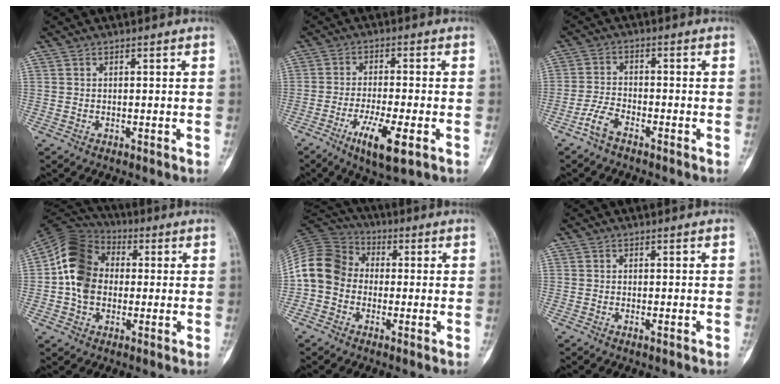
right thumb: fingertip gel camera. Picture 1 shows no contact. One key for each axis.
{"total": 9.0, "fx": -4.0, "fy": 1.9, "fz": 7.8, "tx": -0.152, "ty": -0.001, "tz": -0.066}
{"total": 4.0, "fx": -2.9, "fy": 1.4, "fz": 2.4, "tx": -0.055, "ty": 0.018, "tz": -0.061}
{"total": 12.7, "fx": 0.2, "fy": 10.0, "fz": 7.8, "tx": -0.130, "ty": 0.028, "tz": -0.009}
{"total": 11.0, "fx": -1.1, "fy": 9.5, "fz": 5.6, "tx": -0.097, "ty": 0.032, "tz": -0.035}
{"total": 0.7, "fx": -0.3, "fy": 0.1, "fz": 0.6, "tx": -0.012, "ty": -0.001, "tz": -0.004}